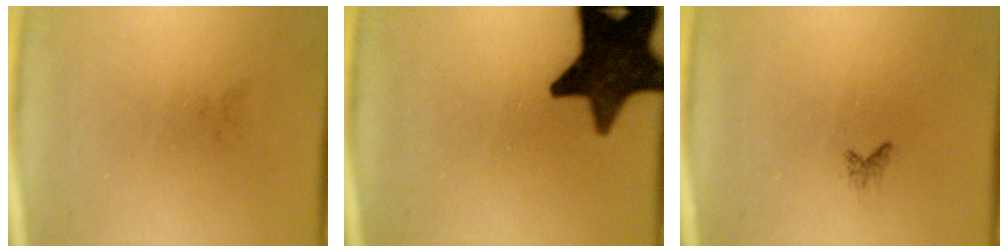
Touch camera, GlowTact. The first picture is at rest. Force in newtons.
{"total": 15.7}
{"total": 0.6}